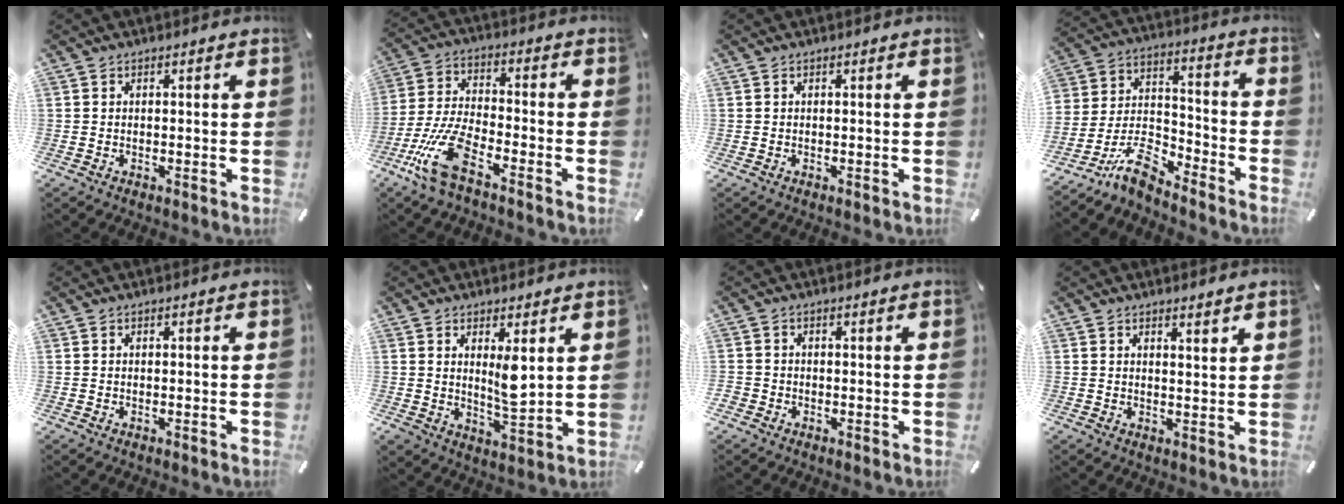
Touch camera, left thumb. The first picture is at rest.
{"total": 12.7, "force": [-7.2, 4.4, 9.4], "torque": [-0.214, 0.012, -0.133]}
{"total": 0.0}
{"total": 12.7, "force": [-9.9, 6.1, 5.0], "torque": [-0.093, 0.060, -0.187]}
{"total": 0.0}
{"total": 7.2, "force": [2.6, 2.8, 6.2], "torque": [-0.109, -0.019, 0.040]}
{"total": 1.5, "force": [-0.6, 1.3, 0.4], "torque": [-0.003, 0.004, -0.013]}
{"total": 2.2, "force": [2.1, 0.1, 0.4], "torque": [-0.002, -0.016, 0.037]}